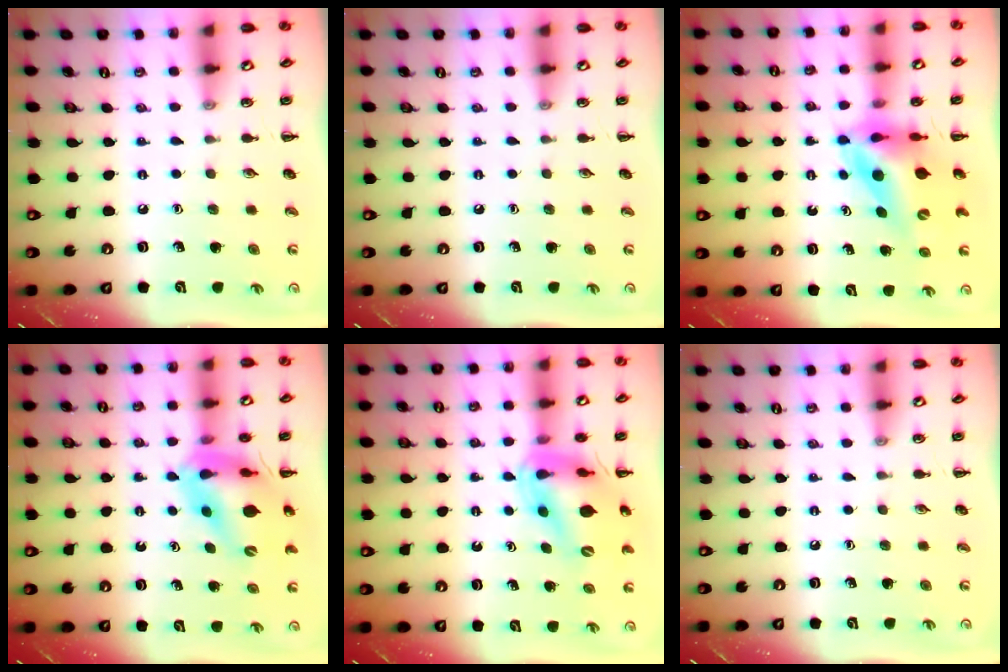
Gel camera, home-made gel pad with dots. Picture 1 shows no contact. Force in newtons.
{"total": 0.0}
{"total": 10.4, "press": 9.9, "slide": 3.1}
{"total": 12.6, "press": 12.0, "slide": 3.9}
{"total": 14.8, "press": 14.0, "slide": 4.6}
{"total": 0.0}